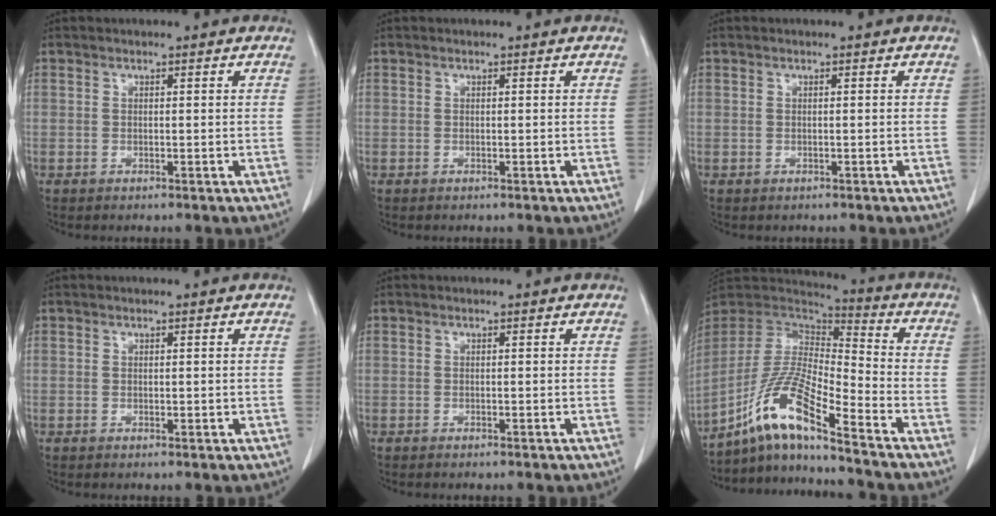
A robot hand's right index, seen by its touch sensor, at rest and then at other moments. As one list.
[{"total": 0.0}, {"total": 0.0}, {"total": 0.5, "force": [0.1, 0.4, 0.3], "torque": [-0.004, -0.001, 0.002]}, {"total": 0.5, "force": [-0.5, 0.0, 0.3], "torque": [-0.006, -0.001, -0.008]}, {"total": 13.6, "force": [-9.5, 0.5, 9.8], "torque": [-0.202, 0.001, -0.178]}]